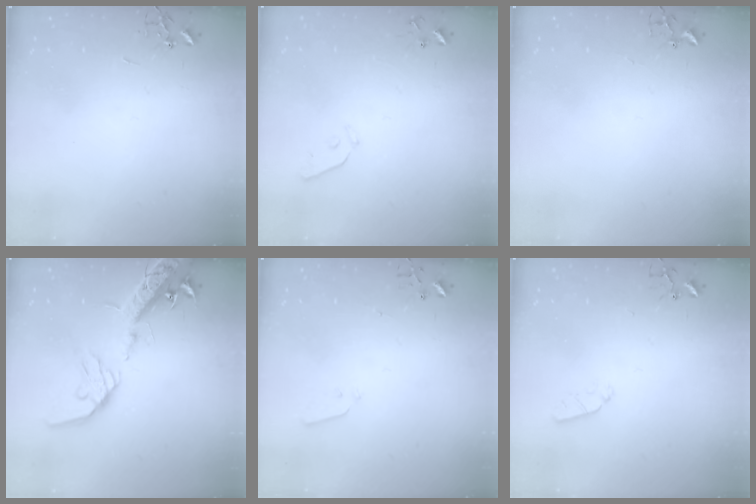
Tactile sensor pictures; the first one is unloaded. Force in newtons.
{"total": 4.9, "press": 4.9, "slide": 0.5}
{"total": 1.7, "press": 1.6, "slide": 0.2}
{"total": 19.7, "press": 19.2, "slide": 4.1}
{"total": 2.9, "press": 2.8, "slide": 0.8}
{"total": 4.2, "press": 4.1, "slide": 1.0}